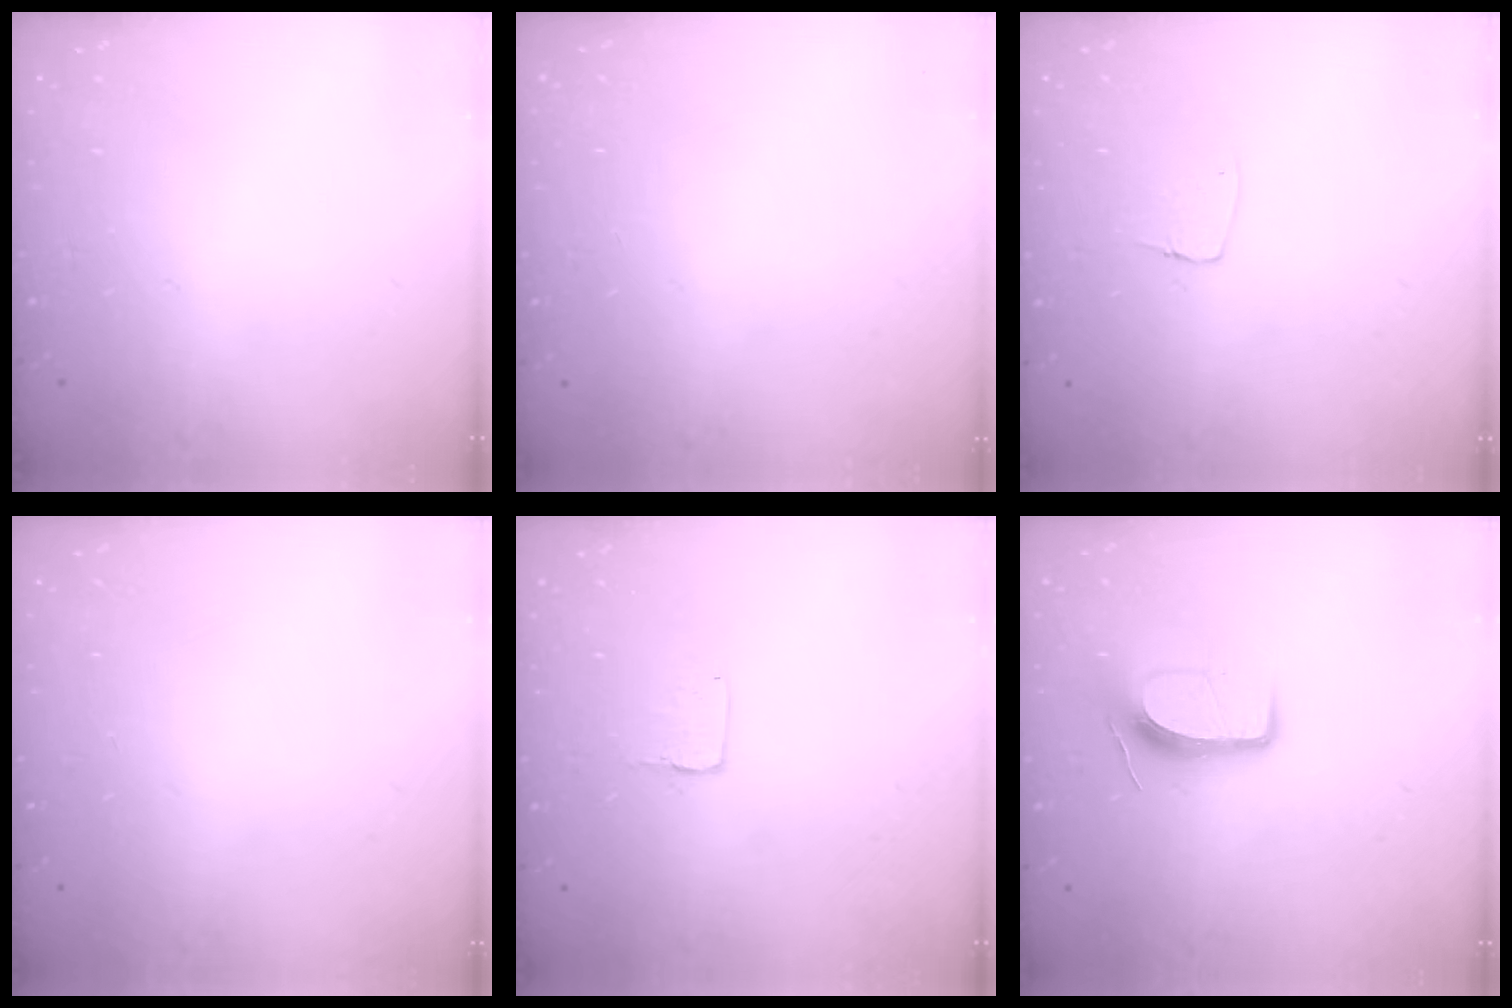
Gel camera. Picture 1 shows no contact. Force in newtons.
{"total": 0.0}
{"total": 4.6, "press": 4.6, "slide": 0.3}
{"total": 0.0}
{"total": 1.7, "press": 1.6, "slide": 0.1}
{"total": 9.8, "press": 9.8, "slide": 0.7}